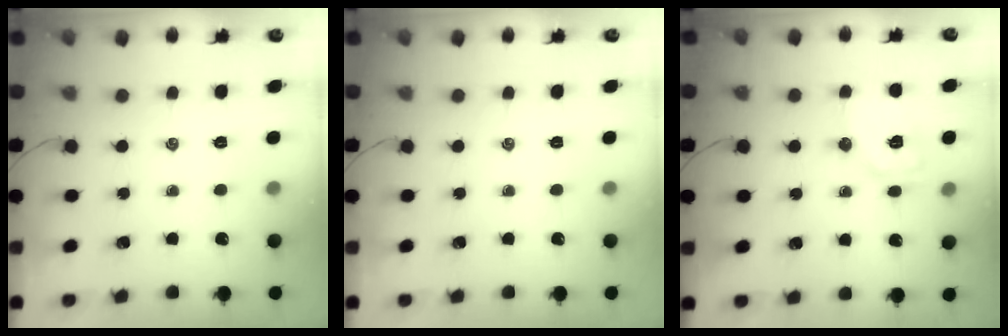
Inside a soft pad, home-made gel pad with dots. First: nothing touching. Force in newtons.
{"total": 0.0}
{"total": 11.1, "press": 11.1, "slide": 0.6}